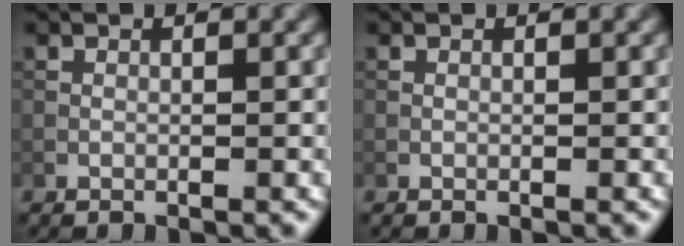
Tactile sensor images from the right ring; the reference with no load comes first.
{"total": 0.0}